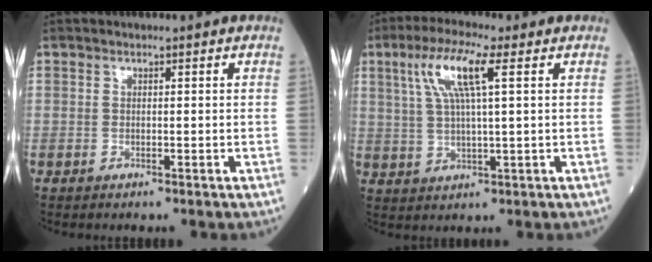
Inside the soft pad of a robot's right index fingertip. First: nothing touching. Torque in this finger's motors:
{"motor_torque": [1.23, 0.60, 0.57, 0.18]}